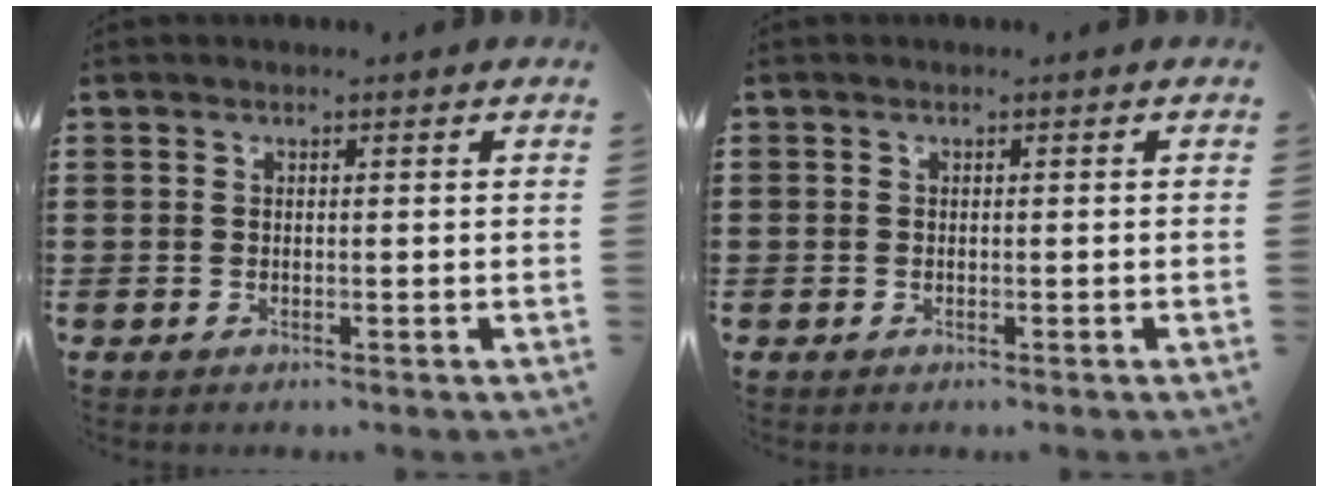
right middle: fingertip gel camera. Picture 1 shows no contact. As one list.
[{"total": 0.6, "force": [-0.2, 0.6, 0.1], "torque": [-0.003, 0.003, -0.004]}]